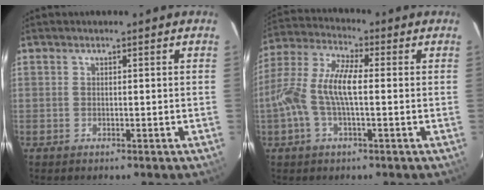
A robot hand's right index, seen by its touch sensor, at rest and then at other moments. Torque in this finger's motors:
{"motor_torque": [0.50, -0.15, 0.67, 0.19]}